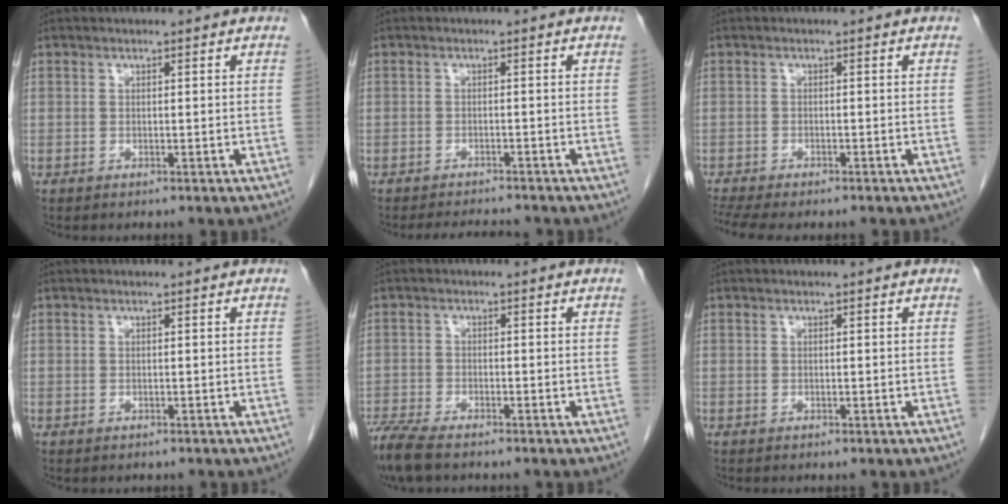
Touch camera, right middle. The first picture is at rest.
{"total": 4.4, "force": [-4.2, 0.5, 1.1], "torque": [-0.016, -0.010, -0.061]}
{"total": 7.8, "force": [-6.5, 2.0, 3.9], "torque": [-0.067, -0.001, -0.098]}
{"total": 0.6, "force": [-0.5, 0.3, 0.1], "torque": [-0.008, 0.001, -0.007]}
{"total": 6.8, "force": [-5.6, 1.5, 3.6], "torque": [-0.074, -0.017, -0.104]}
{"total": 0.0}